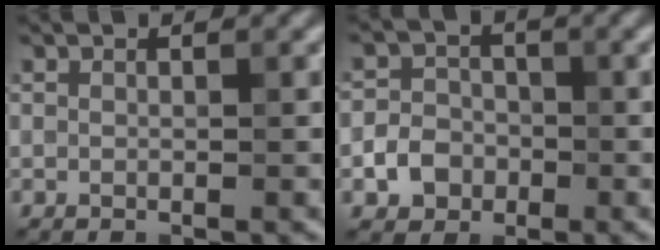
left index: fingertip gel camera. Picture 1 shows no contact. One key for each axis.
{"total": 3.1, "fx": -1.2, "fy": 2.6, "fz": 1.1, "tx": -0.010, "ty": 0.004, "tz": -0.026}